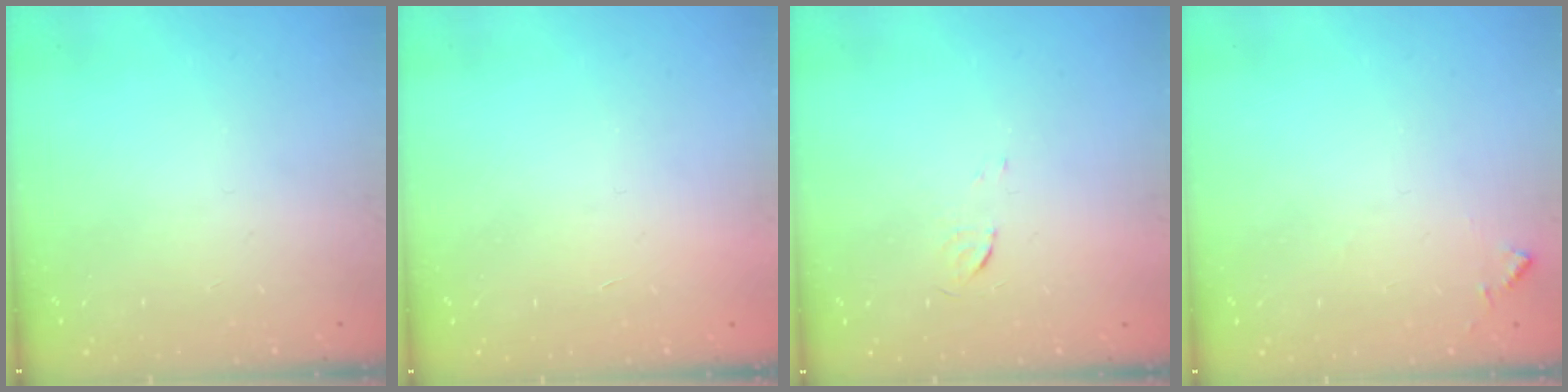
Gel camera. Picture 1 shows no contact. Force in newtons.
{"total": 1.7, "press": 1.7, "slide": 0.1}
{"total": 3.4, "press": 3.4, "slide": 0.3}
{"total": 5.8, "press": 5.7, "slide": 0.7}